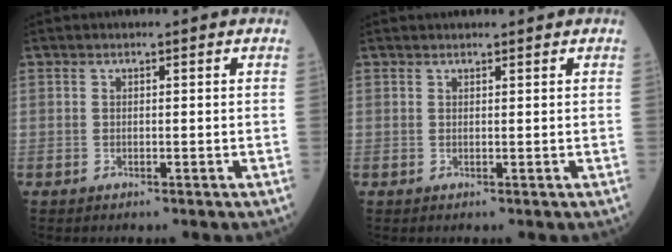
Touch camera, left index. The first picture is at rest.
{"total": 2.5, "force": [2.4, 0.3, 0.5], "torque": [-0.005, 0.020, 0.030]}